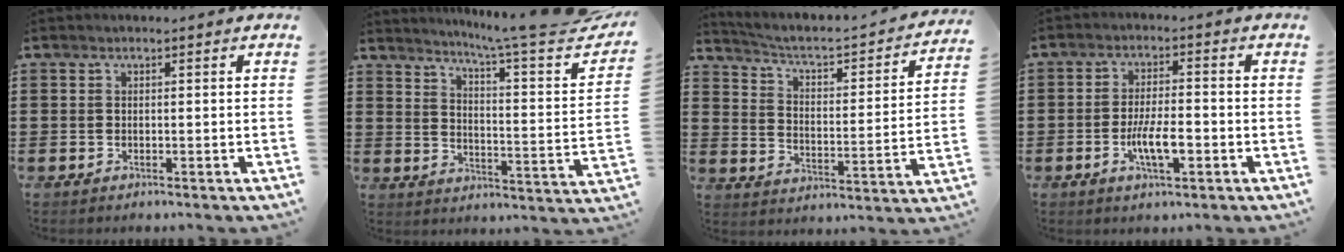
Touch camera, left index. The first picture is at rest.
{"total": 7.5, "force": [6.2, -0.7, 4.2], "torque": [-0.082, -0.058, 0.091]}
{"total": 2.9, "force": [2.2, 0.5, 1.8], "torque": [-0.052, -0.027, 0.023]}
{"total": 6.1, "force": [-1.8, 1.8, 5.5], "torque": [-0.112, 0.000, -0.036]}